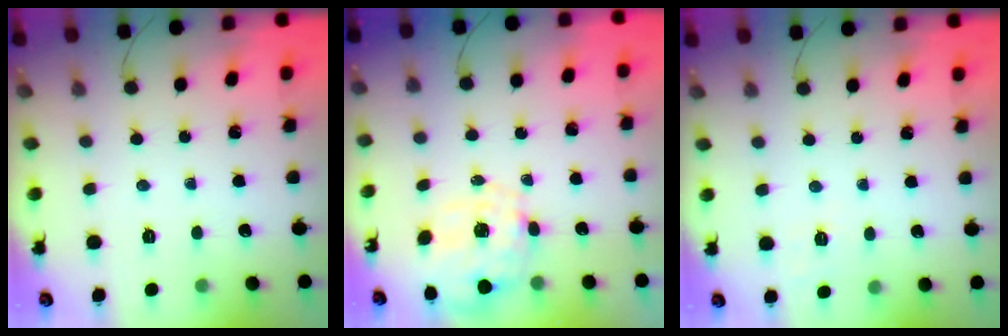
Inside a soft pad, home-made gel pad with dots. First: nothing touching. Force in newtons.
{"total": 2.1, "press": 1.8, "slide": 1.0}
{"total": 2.8, "press": 2.4, "slide": 1.5}